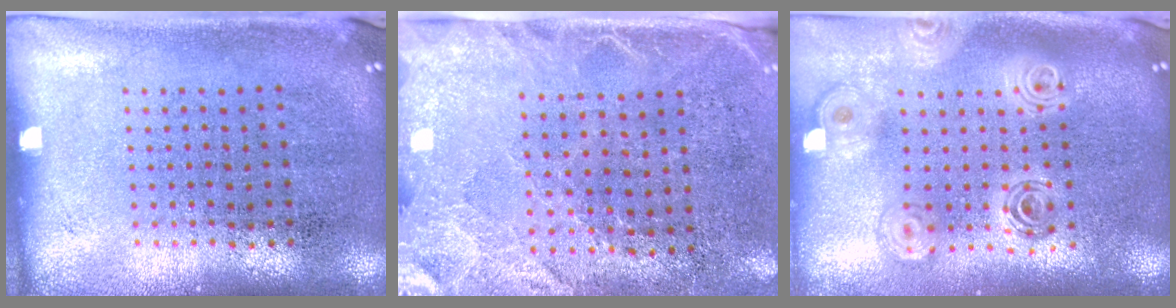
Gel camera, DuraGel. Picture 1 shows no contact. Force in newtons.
{"total": 2.7, "press": 2.3, "slide": 1.3}
{"total": 2.1, "press": 1.7, "slide": 1.3}